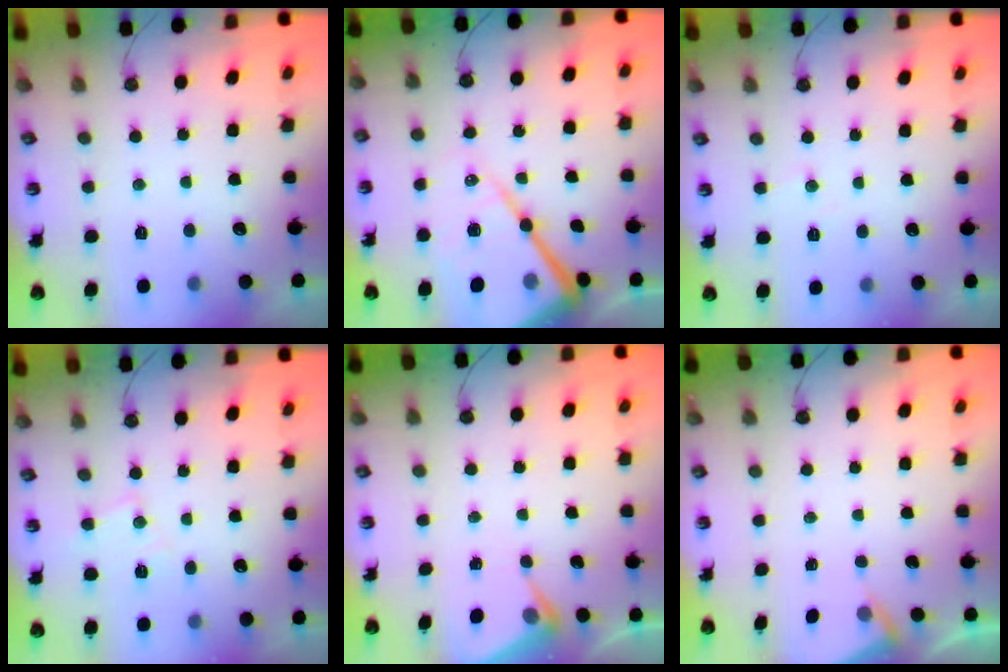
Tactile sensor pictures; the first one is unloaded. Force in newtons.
{"total": 22.5, "press": 22.4, "slide": 2.1}
{"total": 4.7, "press": 4.6, "slide": 0.6}
{"total": 8.9, "press": 8.9, "slide": 0.6}
{"total": 5.3, "press": 5.3, "slide": 0.3}
{"total": 2.6, "press": 2.6, "slide": 0.4}